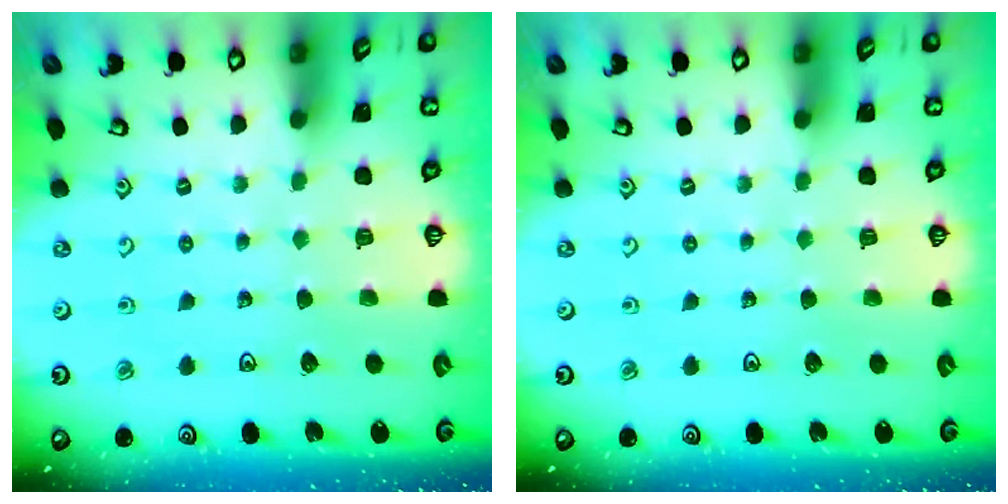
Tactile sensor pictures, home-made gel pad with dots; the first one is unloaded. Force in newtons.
{"total": 0.0}